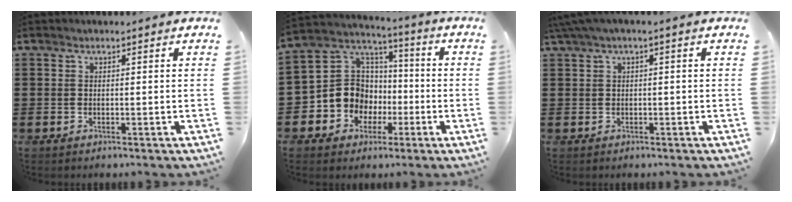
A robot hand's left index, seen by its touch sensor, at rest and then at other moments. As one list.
[{"total": 10.2, "force": [-2.3, 9.4, 3.1], "torque": [-0.113, 0.004, -0.042]}, {"total": 1.8, "force": [-0.3, 0.2, 1.8], "torque": [-0.034, -0.006, -0.009]}]